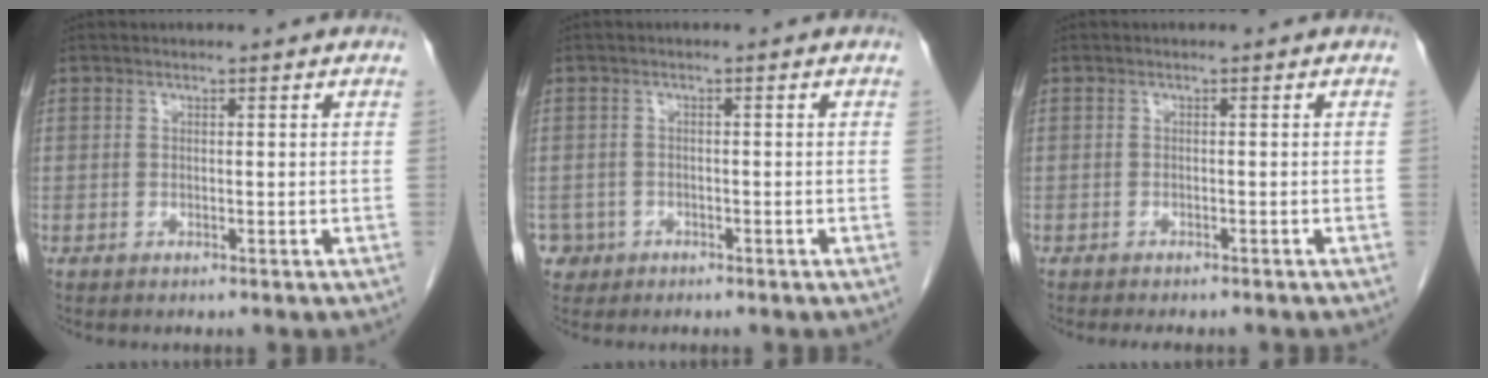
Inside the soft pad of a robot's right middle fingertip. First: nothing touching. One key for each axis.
{"total": 2.7, "fx": -1.4, "fy": 2.3, "fz": -0.2, "tx": 0.003, "ty": 0.010, "tz": -0.027}
{"total": 4.7, "fx": -4.2, "fy": 1.2, "fz": 1.9, "tx": -0.019, "ty": -0.006, "tz": -0.052}